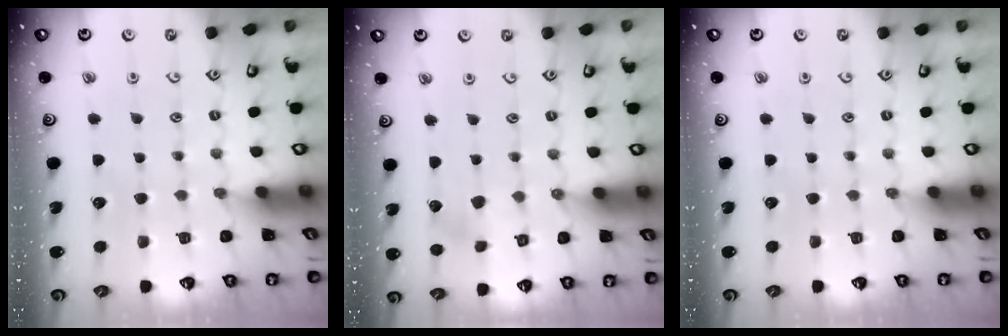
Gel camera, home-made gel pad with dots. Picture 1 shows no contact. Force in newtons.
{"total": 4.1, "press": 4.1, "slide": 0.2}
{"total": 0.0}